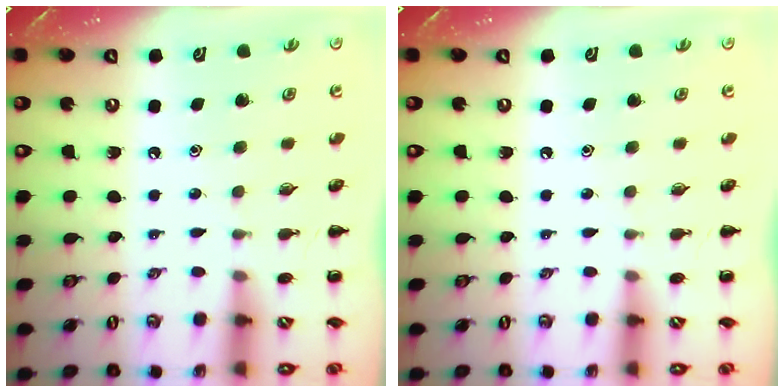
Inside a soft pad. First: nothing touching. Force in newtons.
{"total": 0.0}